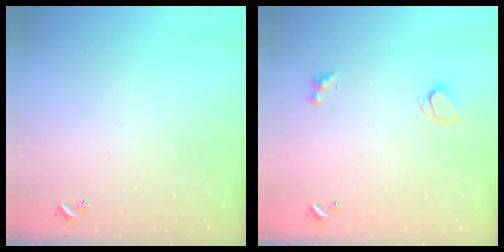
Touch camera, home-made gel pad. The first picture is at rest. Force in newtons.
{"total": 2.4, "press": 2.3, "slide": 0.6}